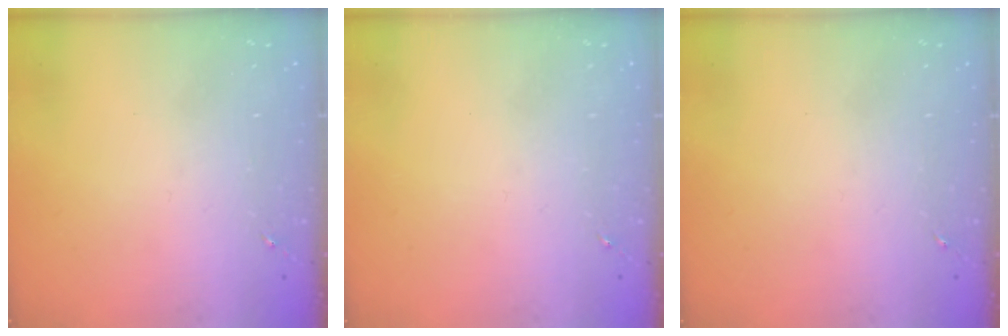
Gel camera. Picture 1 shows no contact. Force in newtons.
{"total": 0.0}
{"total": 0.0}